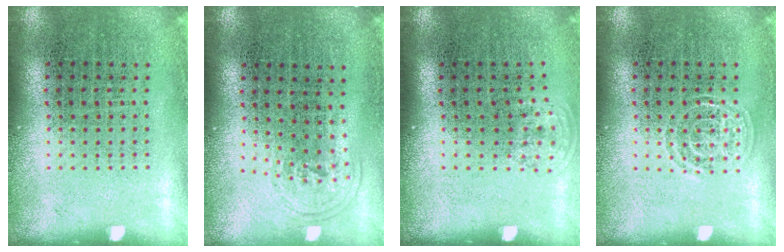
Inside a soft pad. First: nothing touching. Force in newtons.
{"total": 0.8, "press": 0.6, "slide": 0.6}
{"total": 0.8, "press": 0.6, "slide": 0.5}
{"total": 1.3, "press": 1.3, "slide": 0.2}